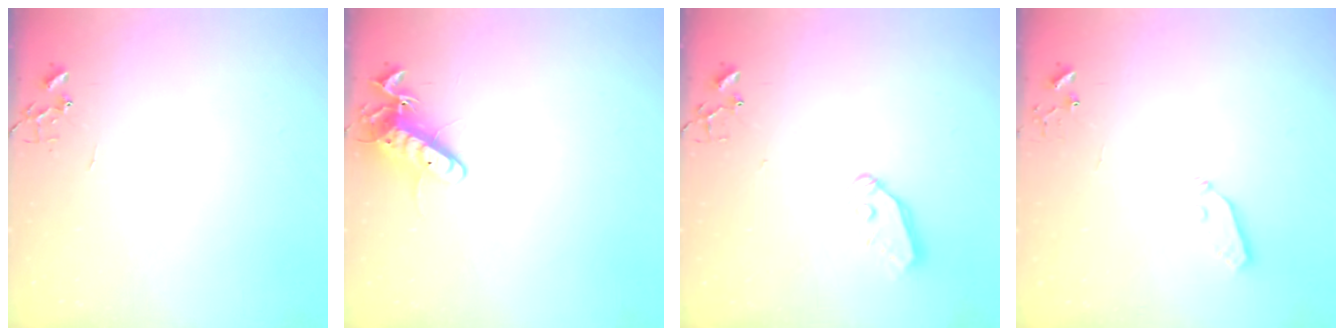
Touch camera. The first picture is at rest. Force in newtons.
{"total": 11.4, "press": 11.4, "slide": 0.9}
{"total": 9.0, "press": 8.9, "slide": 0.9}
{"total": 5.3, "press": 5.2, "slide": 0.3}